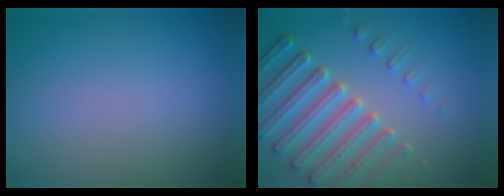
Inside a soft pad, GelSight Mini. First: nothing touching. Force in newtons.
{"total": 5.9, "press": 4.9, "slide": 3.3}